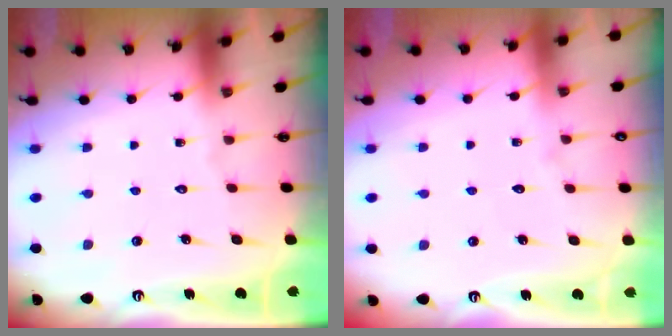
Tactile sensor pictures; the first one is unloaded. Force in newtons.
{"total": 3.2, "press": 3.2, "slide": 0.5}